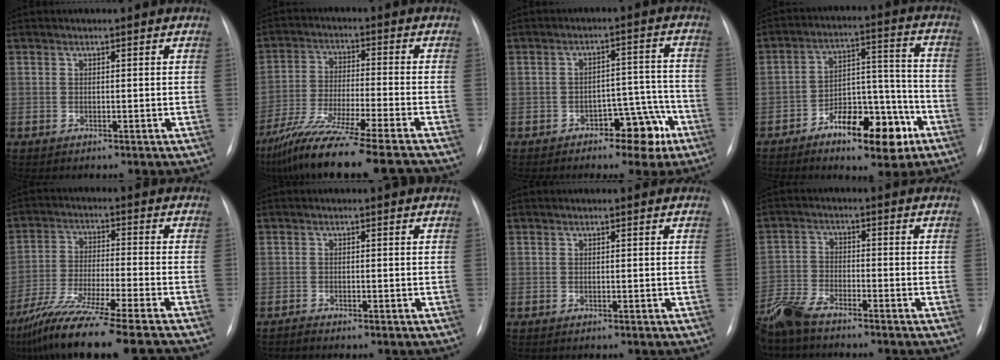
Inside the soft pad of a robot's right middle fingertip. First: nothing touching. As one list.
[{"total": 17.2, "force": [-14.2, -1.2, 9.6], "torque": [-0.185, -0.052, -0.240]}, {"total": 6.8, "force": [-4.1, 3.3, 4.4], "torque": [-0.047, 0.030, -0.053]}, {"total": 12.9, "force": [-7.2, 5.0, 9.5], "torque": [-0.142, 0.027, -0.104]}, {"total": 15.8, "force": [-12.8, -1.3, 9.2], "torque": [-0.180, -0.050, -0.218]}, {"total": 0.7, "force": [-0.7, -0.1, 0.2], "torque": [-0.010, -0.004, -0.012]}, {"total": 0.0}, {"total": 7.4, "force": [-6.4, 1.7, 3.3], "torque": [-0.075, -0.019, -0.126]}]